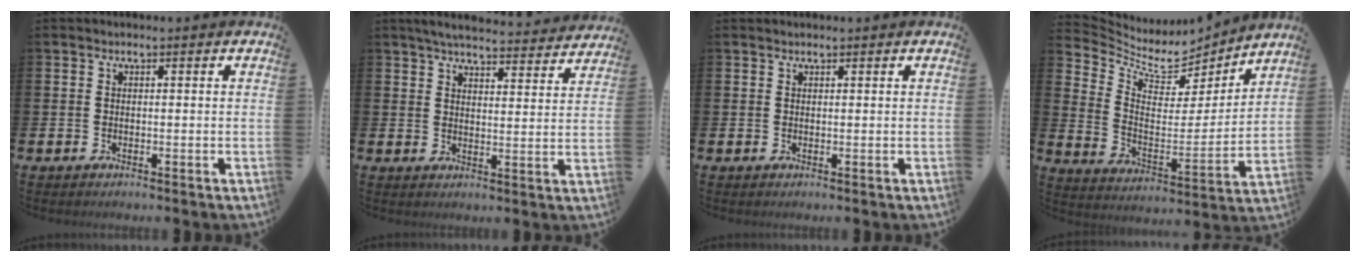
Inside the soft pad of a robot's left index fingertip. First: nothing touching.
{"total": 5.4, "force": [5.3, 0.4, 1.2], "torque": [-0.037, -0.035, 0.091]}
{"total": 0.6, "force": [0.6, 0.0, 0.0], "torque": [0.013, -0.004, 0.008]}
{"total": 7.7, "force": [6.8, 3.2, 1.9], "torque": [-0.072, -0.056, 0.114]}